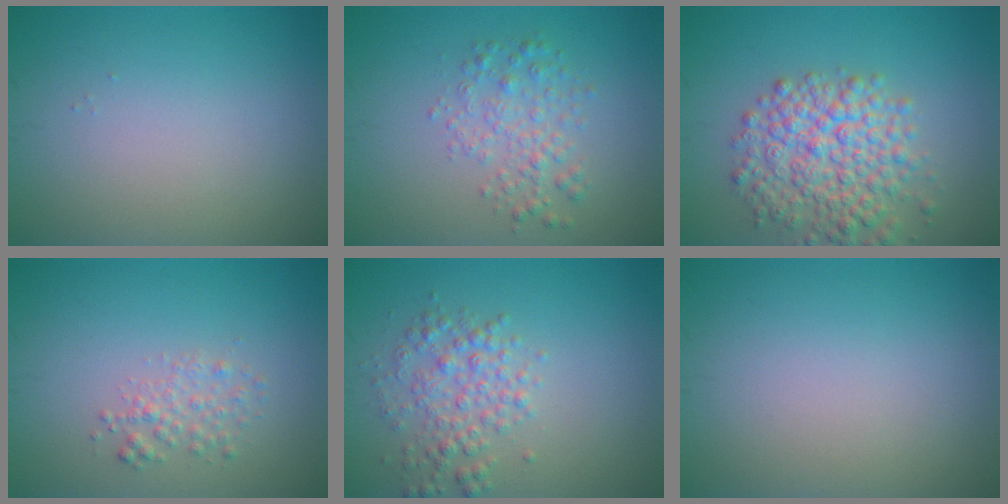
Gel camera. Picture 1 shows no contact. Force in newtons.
{"total": 2.5, "press": 2.5, "slide": 0.1}
{"total": 6.4, "press": 6.4, "slide": 0.3}
{"total": 1.7, "press": 1.7, "slide": 0.1}
{"total": 3.2, "press": 3.2, "slide": 0.1}
{"total": 0.0}